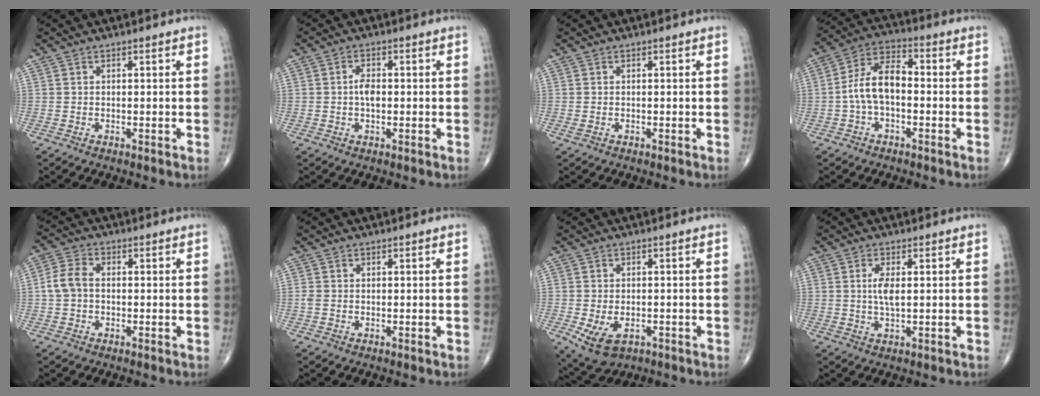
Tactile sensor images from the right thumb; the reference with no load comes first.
{"total": 2.9, "force": [-0.2, 1.6, 2.4], "torque": [-0.042, 0.004, -0.008]}
{"total": 0.7, "force": [-0.1, 0.5, 0.5], "torque": [-0.016, 0.004, 0.001]}
{"total": 9.2, "force": [-1.2, 5.0, 7.6], "torque": [-0.142, 0.037, -0.033]}
{"total": 4.9, "force": [-0.2, 3.5, 3.5], "torque": [-0.075, 0.016, -0.011]}
{"total": 0.8, "force": [0.0, 0.6, 0.5], "torque": [-0.018, 0.002, -0.001]}
{"total": 7.0, "force": [-2.4, 4.3, 4.9], "torque": [-0.088, -0.001, -0.029]}
{"total": 3.5, "force": [0.5, 1.1, 3.3], "torque": [-0.070, -0.005, 0.010]}